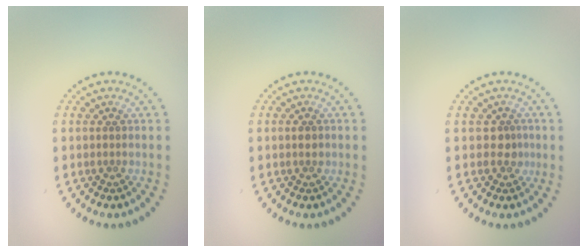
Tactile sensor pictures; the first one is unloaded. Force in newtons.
{"total": 1.1, "press": 1.1, "slide": 0.0}
{"total": 1.6, "press": 1.2, "slide": 1.1}